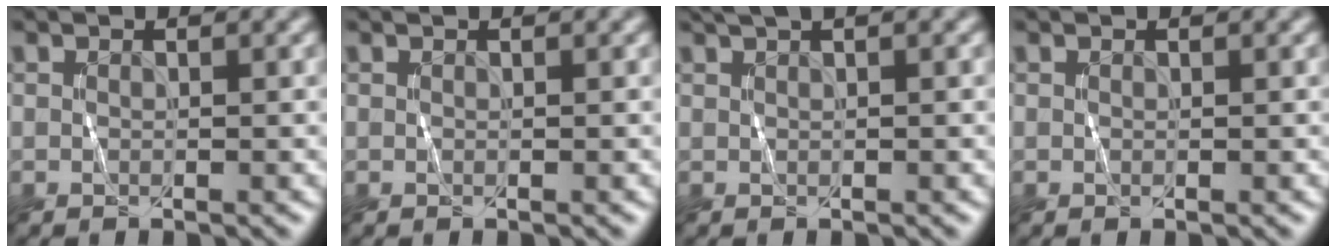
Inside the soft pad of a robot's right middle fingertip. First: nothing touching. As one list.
[{"total": 0.6, "force": [-0.2, -0.1, -0.6], "torque": [0.013, 0.003, -0.003]}, {"total": 1.6, "force": [1.3, 0.4, 0.9], "torque": [-0.010, 0.005, 0.018]}, {"total": 0.0}]